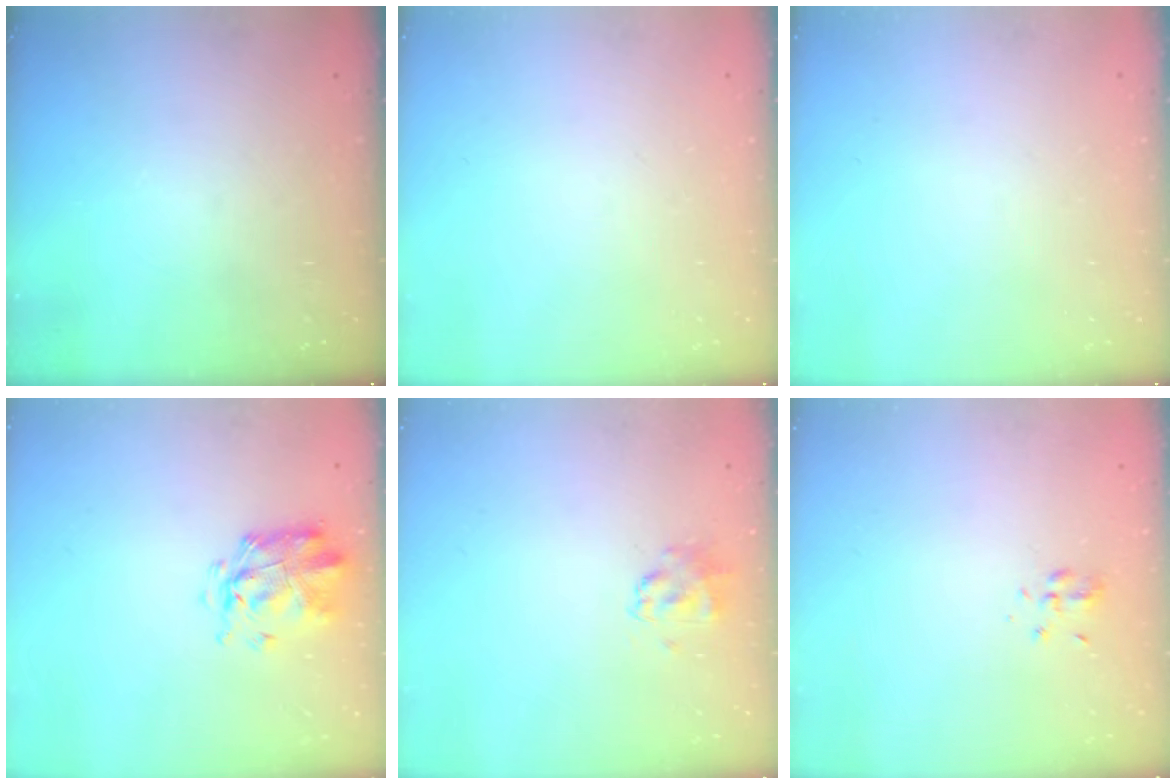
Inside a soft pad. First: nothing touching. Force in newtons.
{"total": 0.0}
{"total": 0.0}
{"total": 3.0, "press": 2.8, "slide": 1.0}
{"total": 1.5, "press": 1.3, "slide": 0.6}
{"total": 3.9, "press": 3.7, "slide": 1.2}